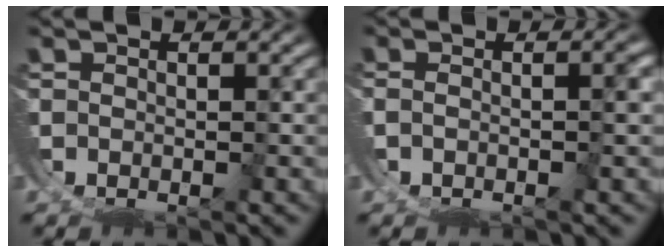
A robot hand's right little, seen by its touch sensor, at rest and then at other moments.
{"total": 1.9, "force": [-0.5, 0.6, 1.7], "torque": [-0.019, -0.001, -0.007]}